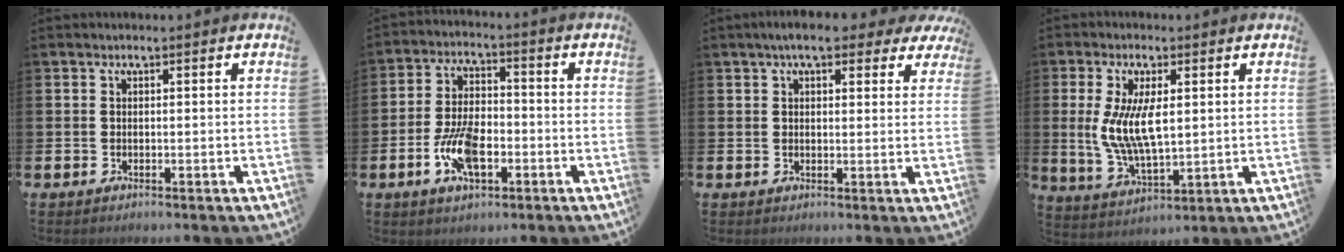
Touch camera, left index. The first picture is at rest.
{"total": 7.9, "force": [-2.6, 3.9, 6.4], "torque": [-0.121, 0.005, -0.046]}
{"total": 5.8, "force": [4.7, 1.9, 2.9], "torque": [-0.051, -0.007, 0.081]}
{"total": 7.5, "force": [1.6, 3.3, 6.6], "torque": [-0.134, 0.003, 0.027]}